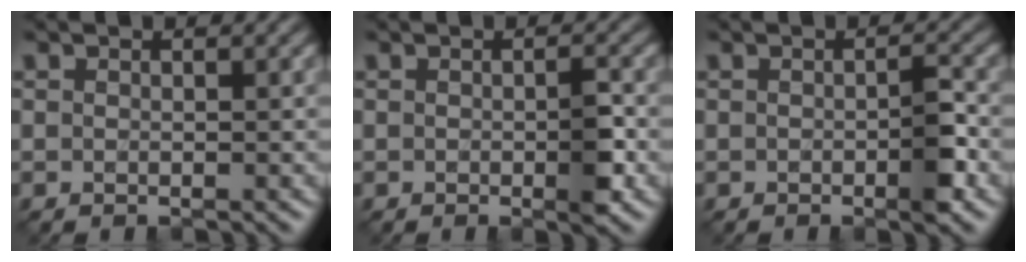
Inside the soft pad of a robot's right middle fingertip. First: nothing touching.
{"total": 2.2, "force": [-0.5, 0.4, 2.1], "torque": [-0.033, -0.002, -0.008]}
{"total": 2.3, "force": [-0.7, 0.5, 2.2], "torque": [-0.033, 0.000, -0.011]}